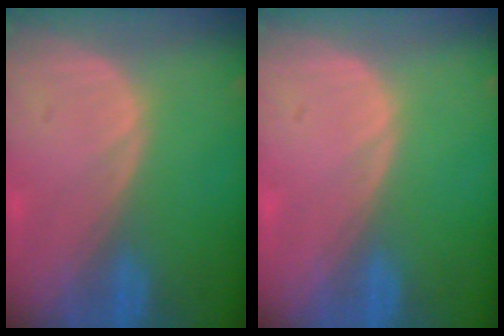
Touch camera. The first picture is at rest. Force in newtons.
{"total": 0.0}